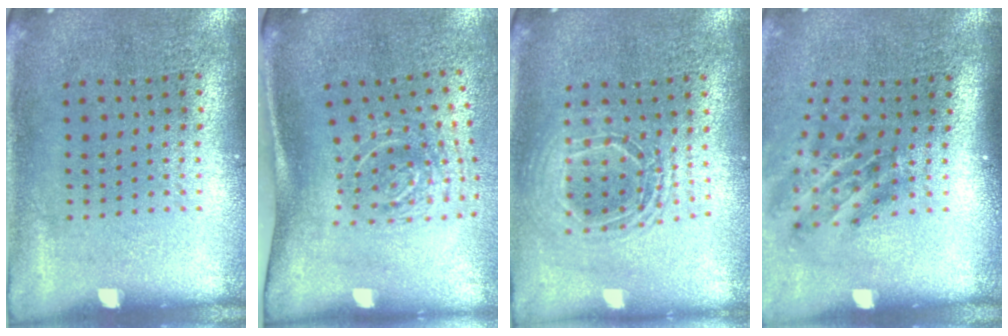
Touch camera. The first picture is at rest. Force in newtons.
{"total": 2.0, "press": 1.3, "slide": 1.5}
{"total": 1.6, "press": 1.4, "slide": 0.9}
{"total": 1.9, "press": 1.1, "slide": 1.5}